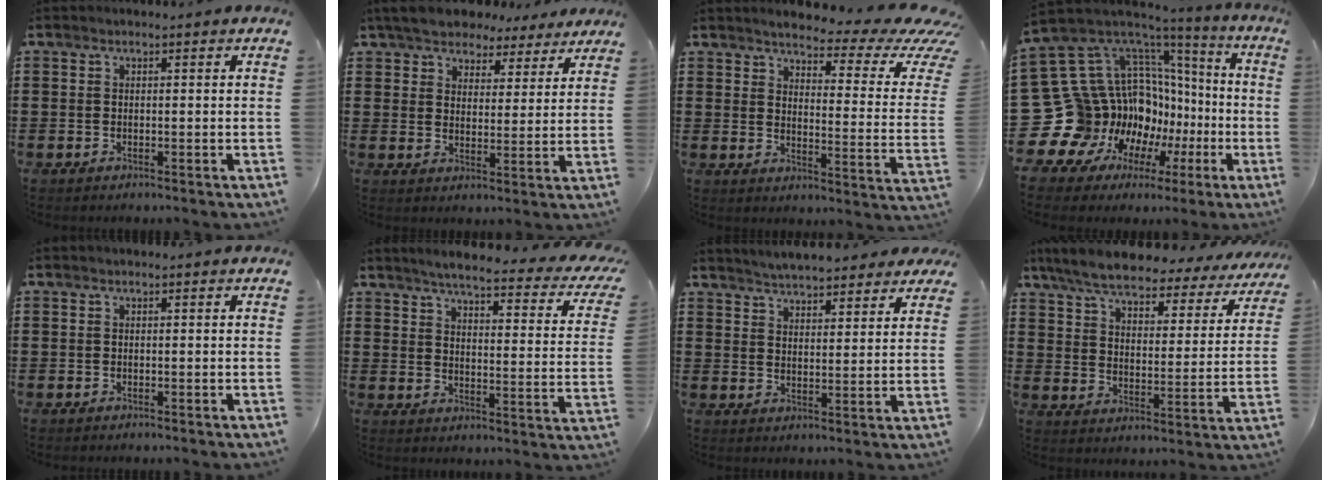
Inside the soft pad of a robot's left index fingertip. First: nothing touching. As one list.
[{"total": 6.1, "force": [5.7, 1.9, 1.0], "torque": [-0.051, -0.019, 0.105]}, {"total": 5.0, "force": [3.7, 1.0, 3.2], "torque": [-0.055, -0.033, 0.053]}, {"total": 17.7, "force": [-1.5, 15.6, 8.1], "torque": [-0.219, -0.065, 0.042]}, {"total": 0.0}, {"total": 4.9, "force": [4.1, 0.0, 2.7], "torque": [-0.064, -0.033, 0.062]}, {"total": 4.8, "force": [4.7, 0.5, 0.7], "torque": [-0.032, -0.018, 0.086]}, {"total": 7.0, "force": [6.3, 1.1, 2.7], "torque": [-0.082, -0.035, 0.109]}]